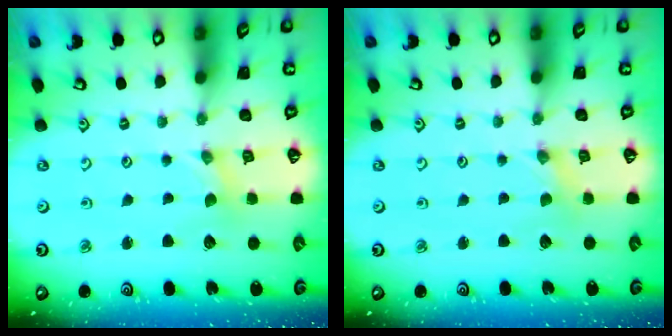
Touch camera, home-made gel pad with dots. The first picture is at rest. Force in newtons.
{"total": 0.0}